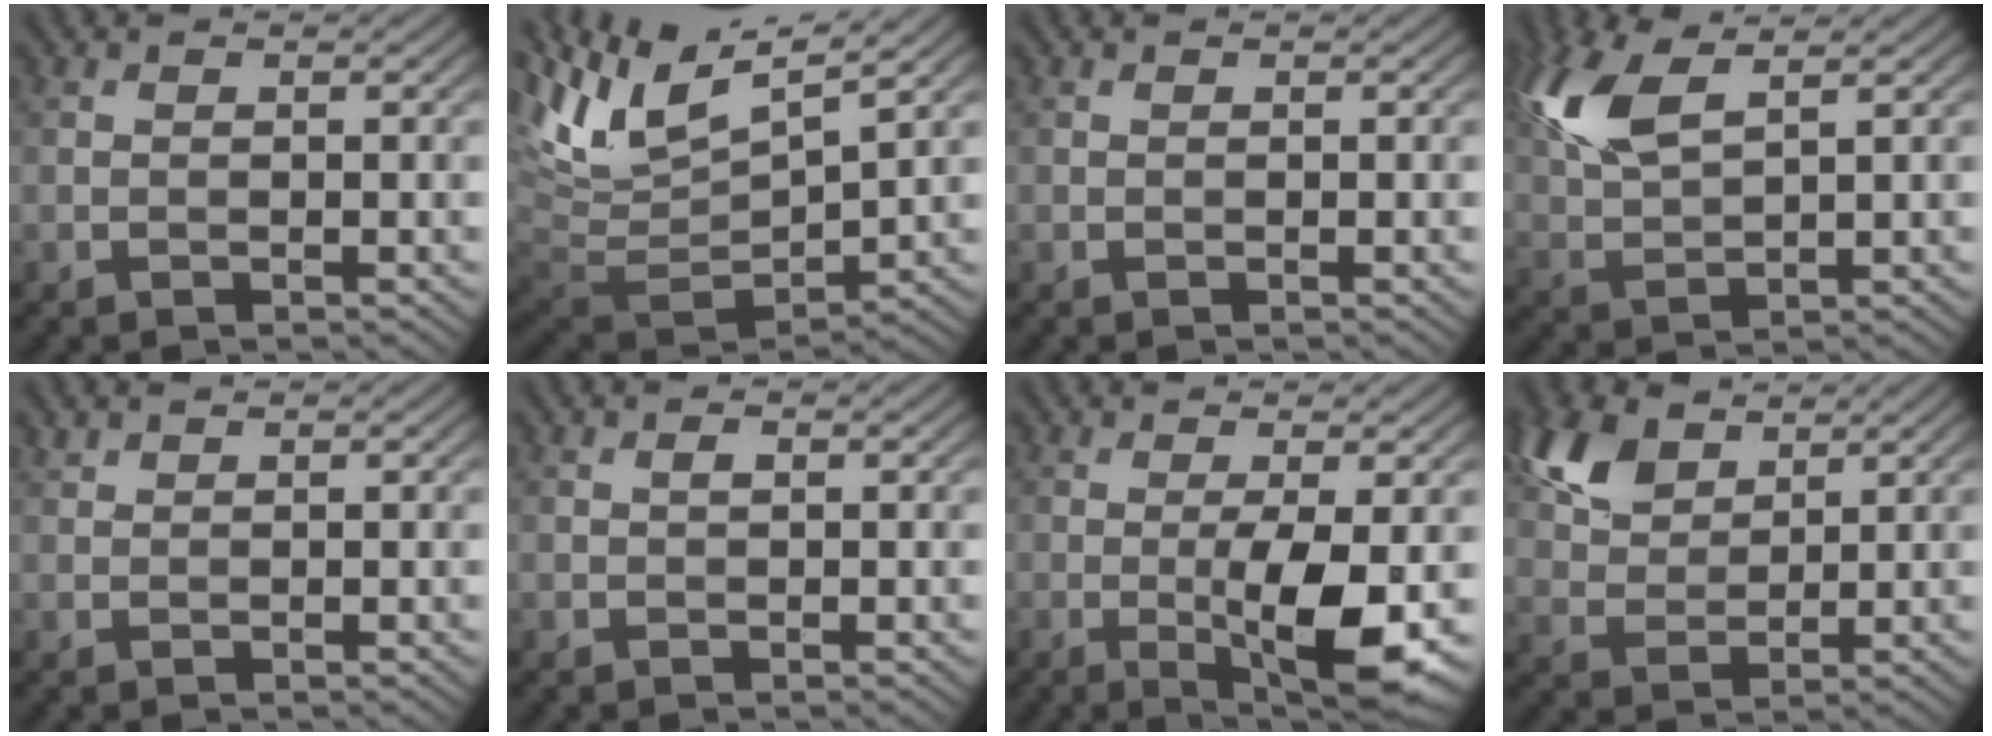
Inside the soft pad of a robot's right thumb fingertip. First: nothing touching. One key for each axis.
{"total": 12.2, "fx": 5.9, "fy": 4.7, "fz": 9.6, "tx": -0.230, "ty": 0.013, "tz": 0.116}
{"total": 0.0}
{"total": 8.7, "fx": 4.2, "fy": 3.2, "fz": 6.9, "tx": -0.178, "ty": 0.018, "tz": 0.086}
{"total": 1.0, "fx": 0.9, "fy": 0.4, "fz": 0.2, "tx": -0.007, "ty": 0.002, "tz": 0.022}
{"total": 0.7, "fx": 0.3, "fy": 0.3, "fz": 0.5, "tx": -0.010, "ty": 0.000, "tz": 0.004}
{"total": 7.2, "fx": -1.3, "fy": 1.3, "fz": 7.0, "tx": -0.123, "ty": -0.004, "tz": -0.020}
{"total": 7.5, "fx": 4.6, "fy": 4.2, "fz": 4.1, "tx": -0.105, "ty": 0.007, "tz": 0.096}